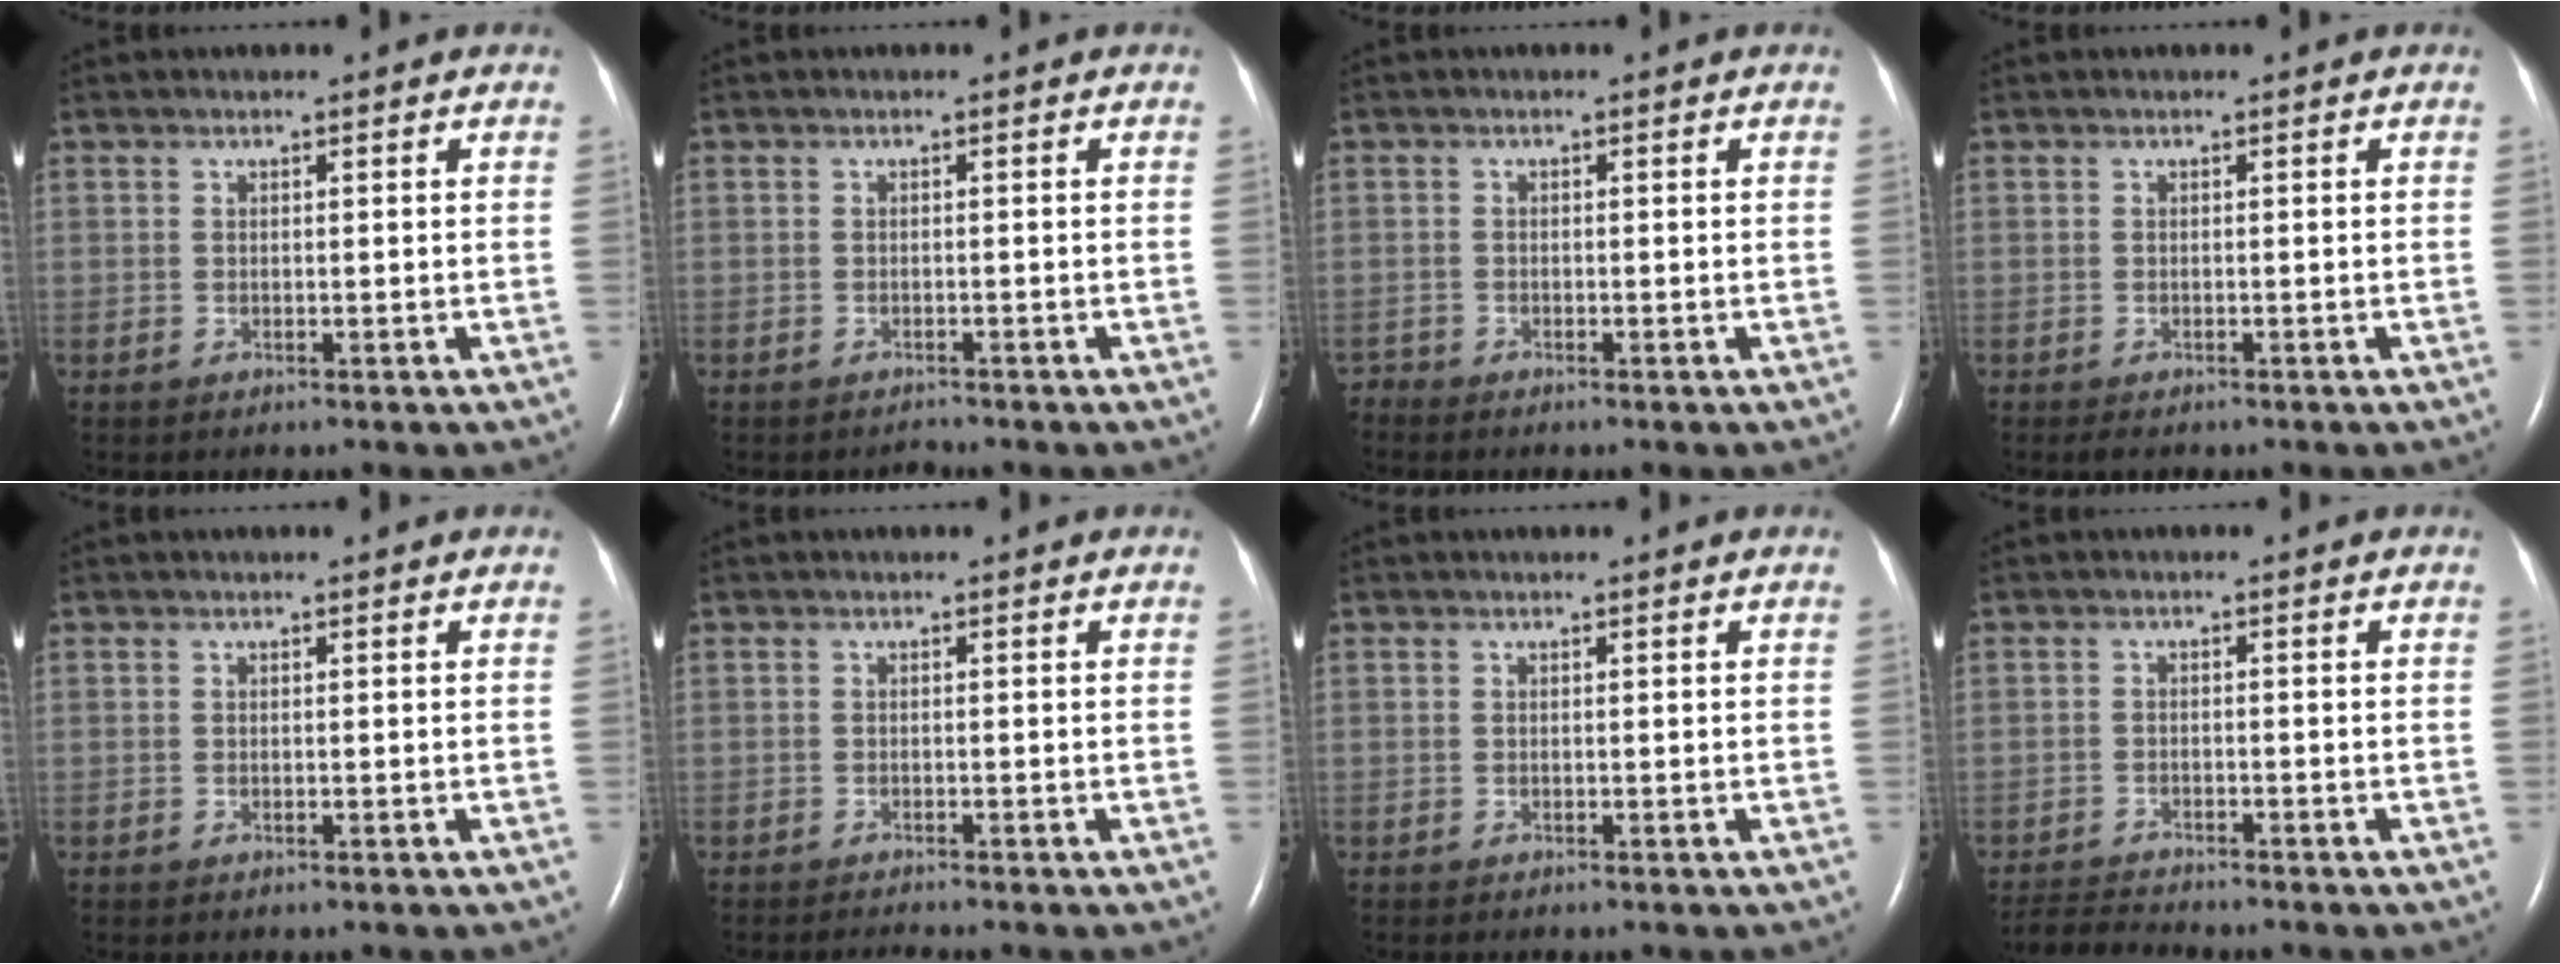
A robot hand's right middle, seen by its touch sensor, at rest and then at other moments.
{"total": 0.7, "force": [-0.7, 0.0, -0.1], "torque": [-0.001, -0.005, -0.011]}
{"total": 0.9, "force": [-0.8, -0.1, -0.4], "torque": [0.012, -0.005, -0.014]}
{"total": 0.9, "force": [-0.7, 0.4, 0.4], "torque": [-0.011, -0.003, -0.008]}
{"total": 0.0}
{"total": 1.1, "force": [-1.0, -0.5, 0.0], "torque": [-0.008, -0.006, -0.017]}
{"total": 0.0}
{"total": 3.5, "force": [-3.5, -0.5, 0.1], "torque": [-0.006, -0.021, -0.062]}